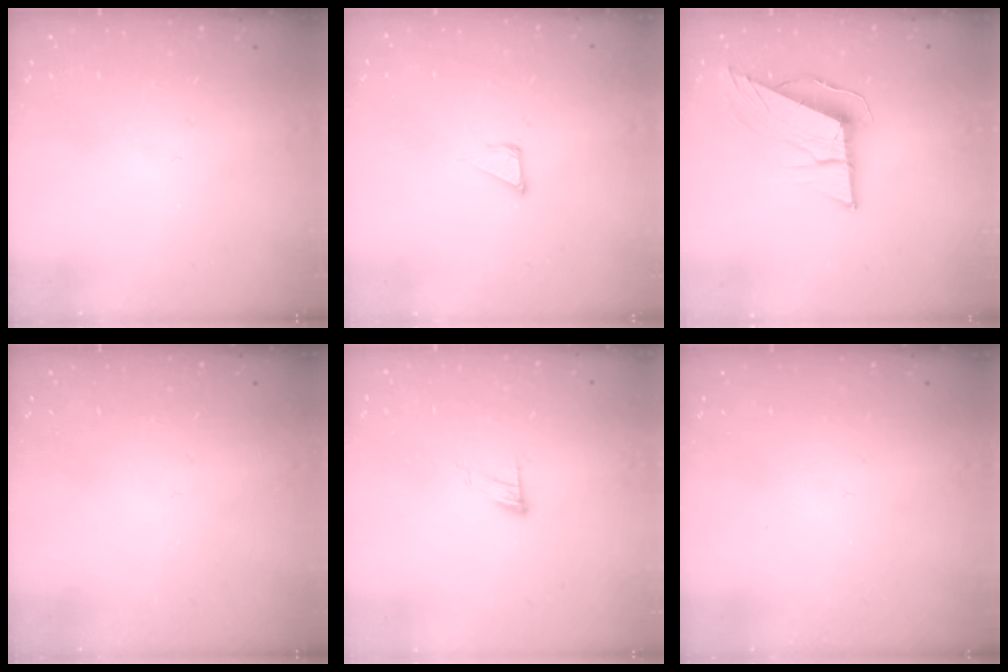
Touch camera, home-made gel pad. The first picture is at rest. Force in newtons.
{"total": 2.8, "press": 2.8, "slide": 0.1}
{"total": 9.4, "press": 9.4, "slide": 0.6}
{"total": 0.0}
{"total": 6.5, "press": 6.5, "slide": 0.5}
{"total": 0.0}